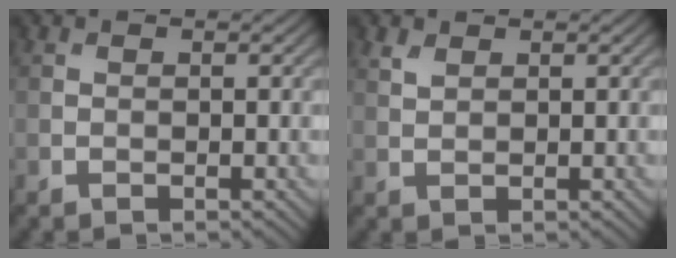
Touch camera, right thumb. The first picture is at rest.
{"total": 1.4, "force": [1.0, 0.7, 0.7], "torque": [-0.021, 0.000, 0.024]}